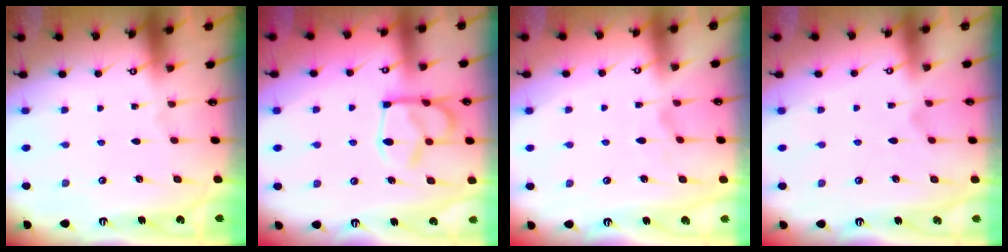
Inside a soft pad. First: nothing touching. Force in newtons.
{"total": 9.3, "press": 9.2, "slide": 1.4}
{"total": 2.9, "press": 2.7, "slide": 1.0}
{"total": 1.1, "press": 0.1, "slide": 1.1}